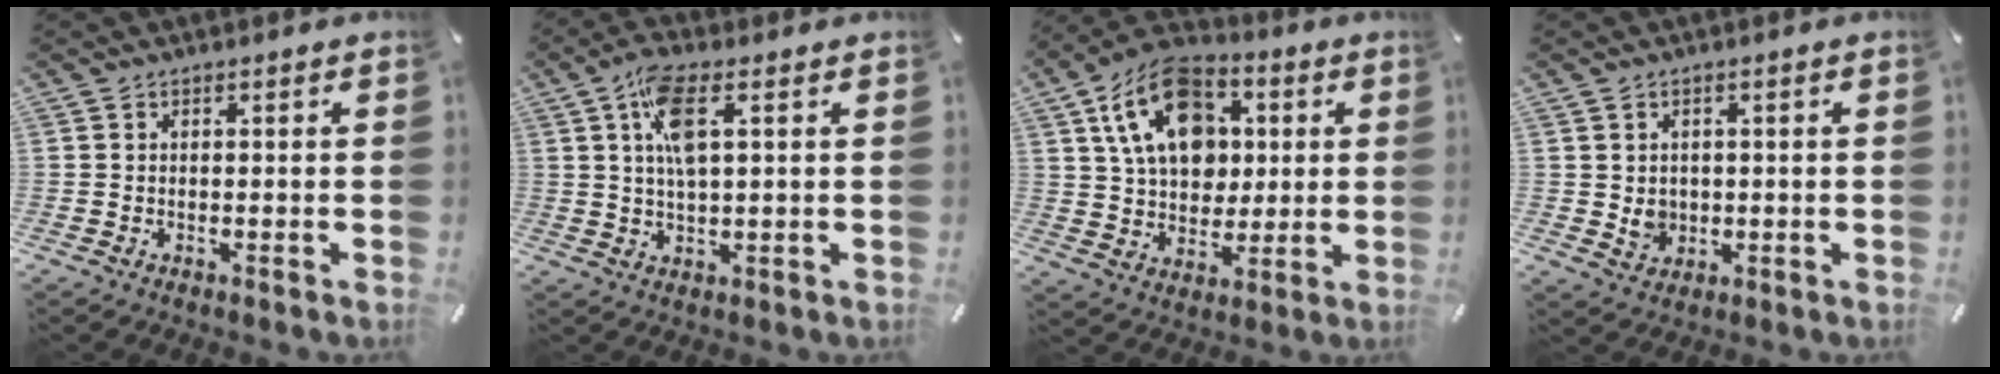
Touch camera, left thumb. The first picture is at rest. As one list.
[{"total": 8.2, "force": [2.7, 3.0, 7.1], "torque": [-0.143, 0.000, 0.045]}, {"total": 16.6, "force": [5.5, 12.2, 9.9], "torque": [-0.180, -0.003, 0.104]}, {"total": 3.7, "force": [0.4, 3.5, 1.1], "torque": [0.000, -0.004, 0.006]}]